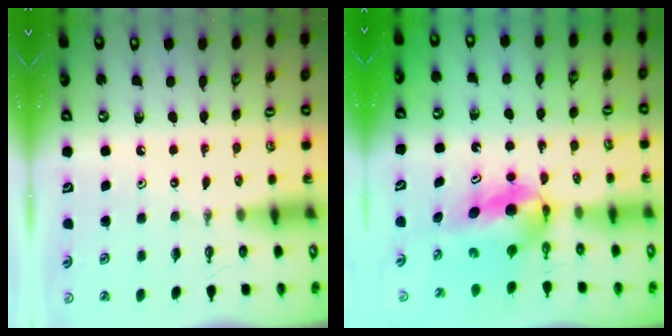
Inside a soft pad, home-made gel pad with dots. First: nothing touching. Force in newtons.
{"total": 7.1, "press": 5.0, "slide": 5.1}